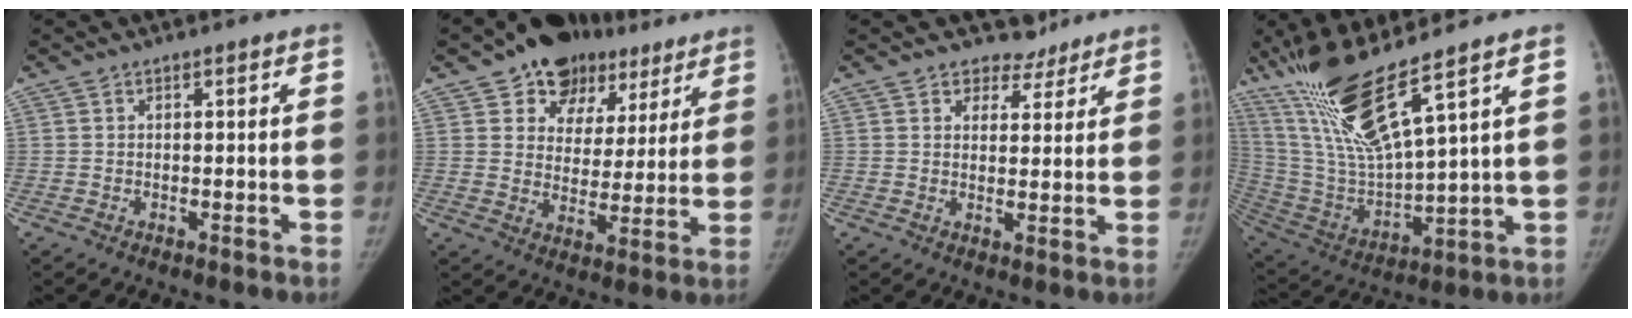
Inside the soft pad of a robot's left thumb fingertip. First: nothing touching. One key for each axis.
{"total": 15.2, "fx": 9.9, "fy": 10.8, "fz": 4.3, "tx": -0.011, "ty": -0.034, "tz": 0.137}
{"total": 4.5, "fx": 3.9, "fy": 2.3, "fz": -0.2, "tx": 0.030, "ty": -0.027, "tz": 0.055}
{"total": 17.6, "fx": 11.3, "fy": 1.5, "fz": 13.5, "tx": -0.272, "ty": -0.061, "tz": 0.228}